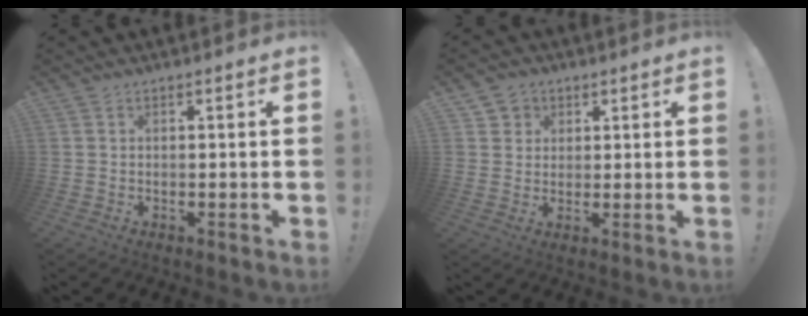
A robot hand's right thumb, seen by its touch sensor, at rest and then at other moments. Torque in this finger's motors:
{"motor_torque": [0.17, -0.13, -0.27, 0.16, 0.07]}